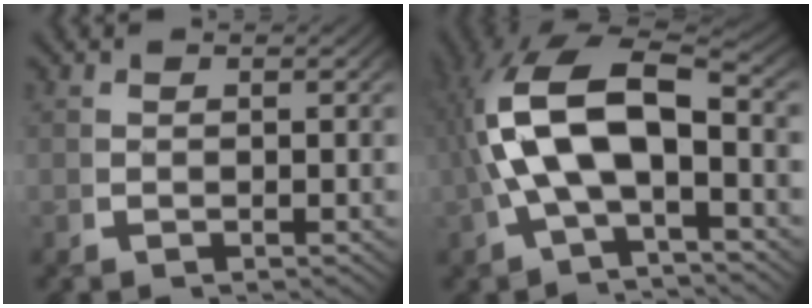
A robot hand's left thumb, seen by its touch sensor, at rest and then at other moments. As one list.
[{"total": 12.7, "force": [0.2, 7.6, 10.2], "torque": [-0.219, -0.017, 0.007]}]